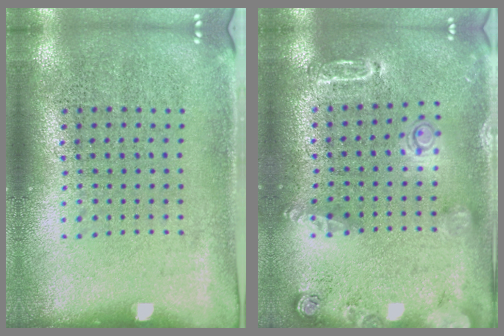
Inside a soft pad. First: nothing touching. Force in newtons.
{"total": 1.8, "press": 1.8, "slide": 0.1}